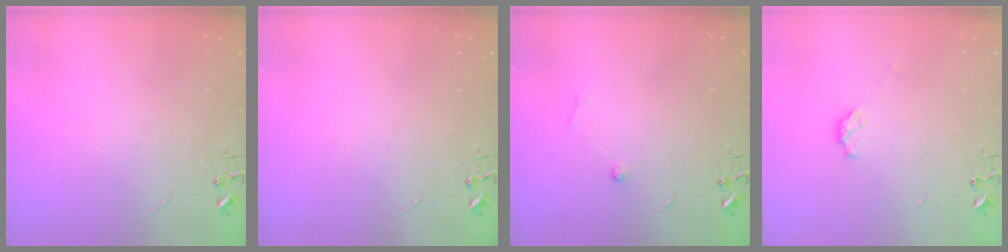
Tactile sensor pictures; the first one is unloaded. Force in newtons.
{"total": 0.0}
{"total": 5.6, "press": 5.5, "slide": 1.1}
{"total": 4.8, "press": 4.8, "slide": 0.3}